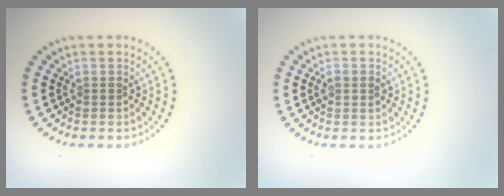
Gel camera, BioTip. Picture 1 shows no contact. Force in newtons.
{"total": 0.8, "press": 0.8, "slide": 0.2}